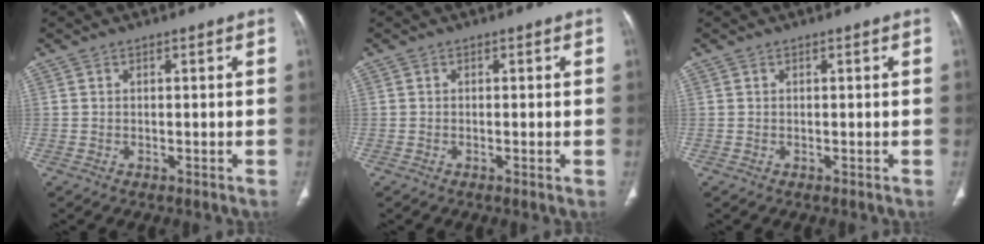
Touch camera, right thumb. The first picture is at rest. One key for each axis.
{"total": 0.6, "fx": -0.2, "fy": 0.0, "fz": 0.5, "tx": -0.017, "ty": -0.003, "tz": -0.004}
{"total": 0.0}